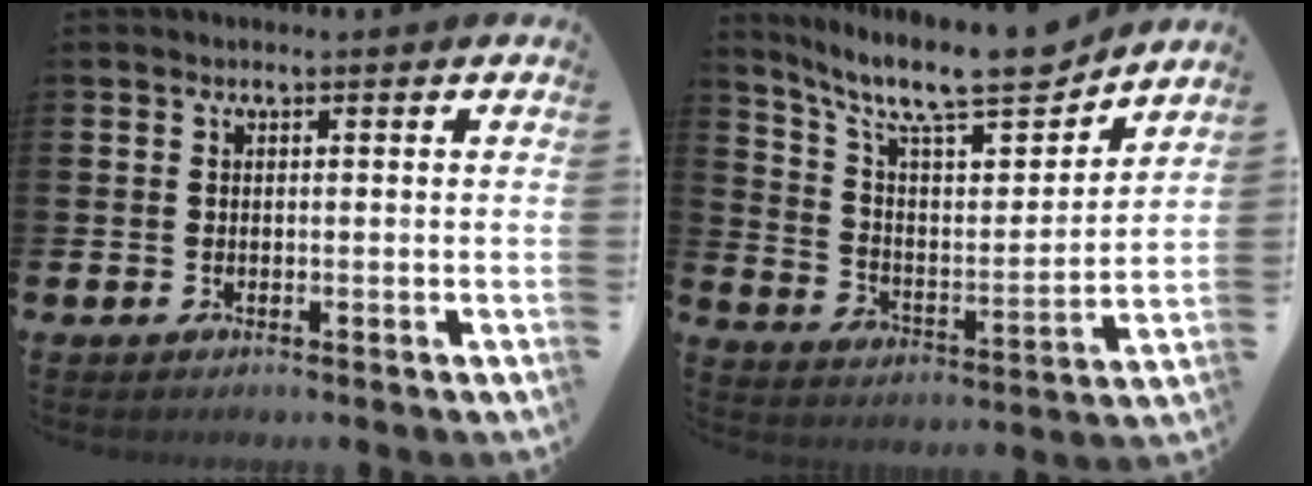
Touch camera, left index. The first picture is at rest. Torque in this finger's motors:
{"motor_torque": [0.42, -0.53, 0.78, 0.21]}